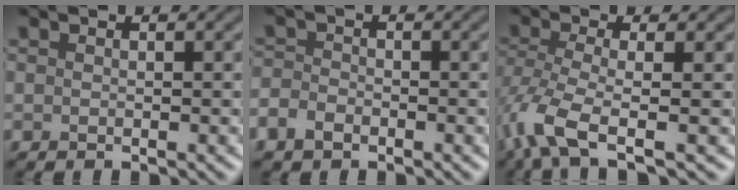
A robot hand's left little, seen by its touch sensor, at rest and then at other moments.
{"total": 2.2, "force": [-1.4, 1.4, 1.0], "torque": [-0.019, 0.000, -0.036]}
{"total": 5.7, "force": [-2.7, 1.8, 4.7], "torque": [-0.109, -0.008, -0.063]}